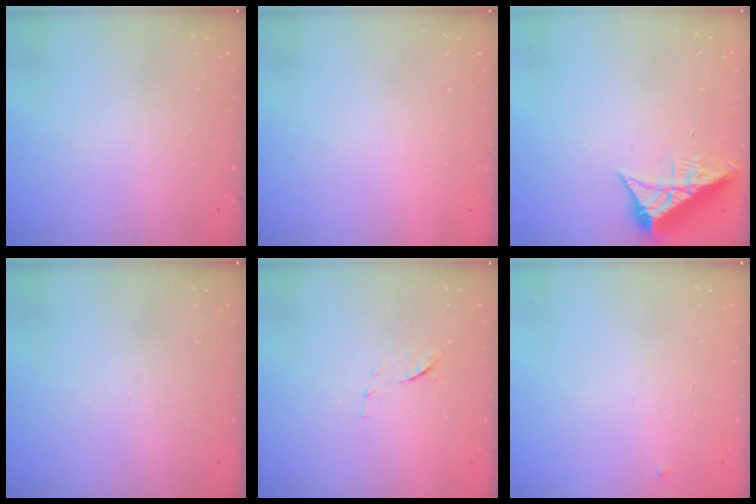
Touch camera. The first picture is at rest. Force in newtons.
{"total": 1.5, "press": 1.5, "slide": 0.1}
{"total": 7.3, "press": 7.3, "slide": 0.2}
{"total": 0.0}
{"total": 8.5, "press": 8.4, "slide": 1.0}
{"total": 3.0, "press": 2.9, "slide": 0.4}